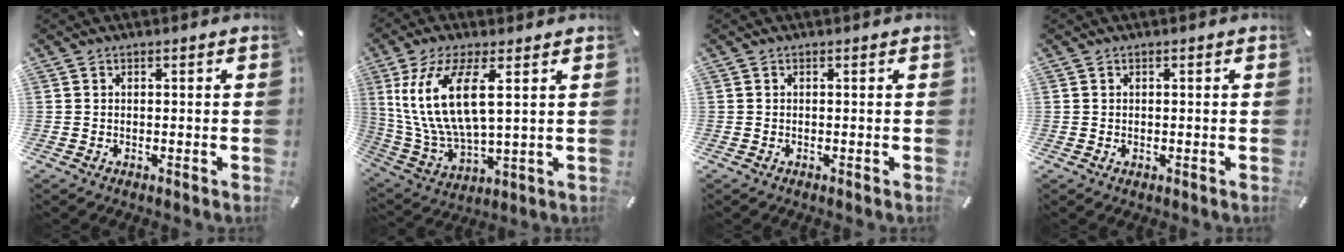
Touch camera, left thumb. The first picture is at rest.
{"total": 14.7, "force": [4.9, 5.8, 12.6], "torque": [-0.284, -0.012, 0.089]}
{"total": 0.0}
{"total": 0.5, "force": [0.1, 0.5, 0.2], "torque": [-0.003, 0.003, 0.000]}